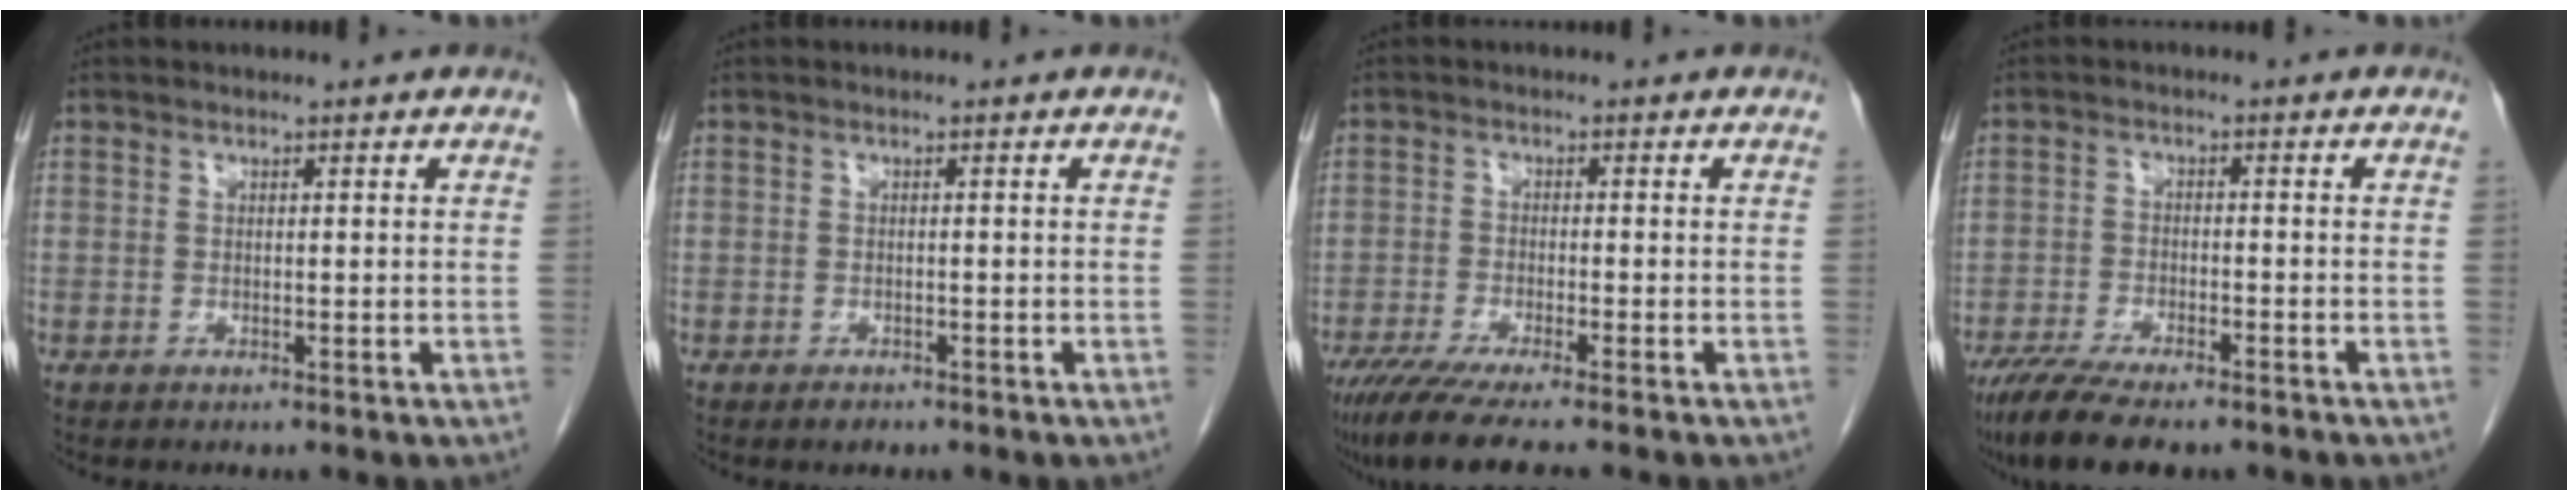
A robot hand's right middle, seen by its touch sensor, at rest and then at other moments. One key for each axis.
{"total": 1.0, "fx": -0.8, "fy": 0.4, "fz": 0.4, "tx": -0.009, "ty": -0.001, "tz": -0.010}
{"total": 9.6, "fx": -7.6, "fy": 0.2, "fz": 5.8, "tx": -0.091, "ty": -0.025, "tz": -0.127}
{"total": 10.9, "fx": -8.6, "fy": 2.6, "fz": 6.2, "tx": -0.101, "ty": -0.020, "tz": -0.139}